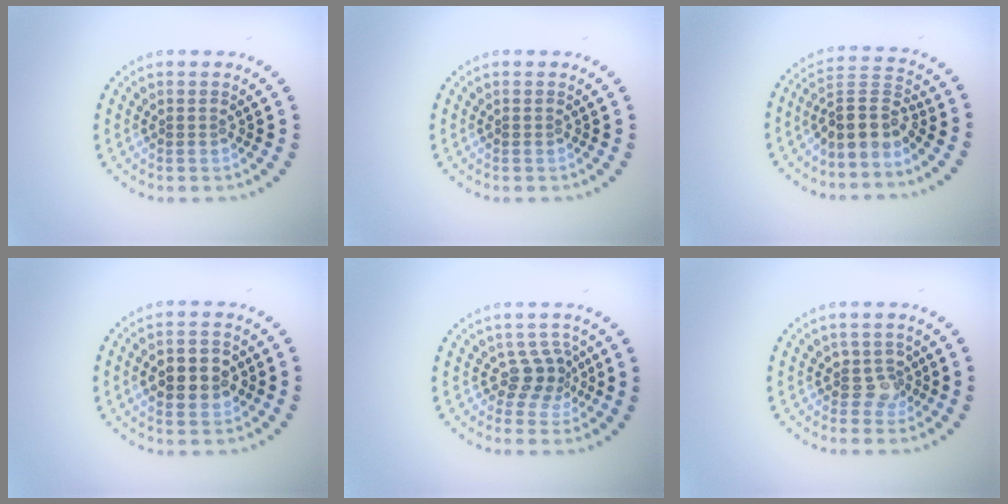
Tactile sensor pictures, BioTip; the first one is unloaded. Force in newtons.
{"total": 0.0}
{"total": 3.9, "press": 3.3, "slide": 2.2}
{"total": 4.5, "press": 4.5, "slide": 0.1}
{"total": 2.5, "press": 1.8, "slide": 1.7}
{"total": 2.0, "press": 1.5, "slide": 1.3}